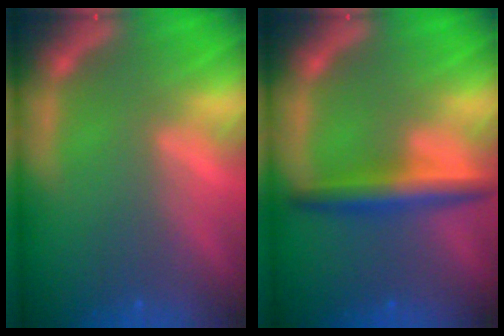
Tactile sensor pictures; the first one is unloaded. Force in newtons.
{"total": 3.9}